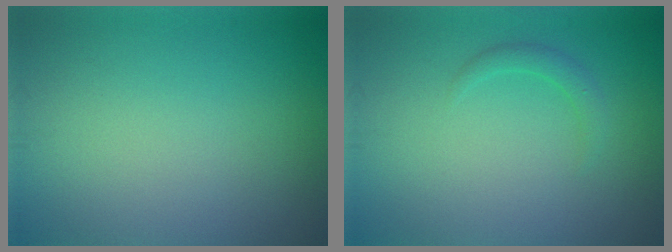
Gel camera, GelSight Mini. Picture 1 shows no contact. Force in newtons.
{"total": 1.3, "press": 1.3, "slide": 0.1}